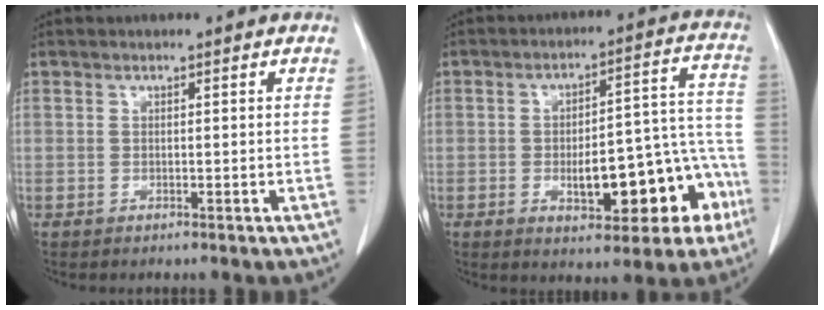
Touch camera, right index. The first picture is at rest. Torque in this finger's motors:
{"motor_torque": [1.21, -0.92, 0.52, 0.11]}